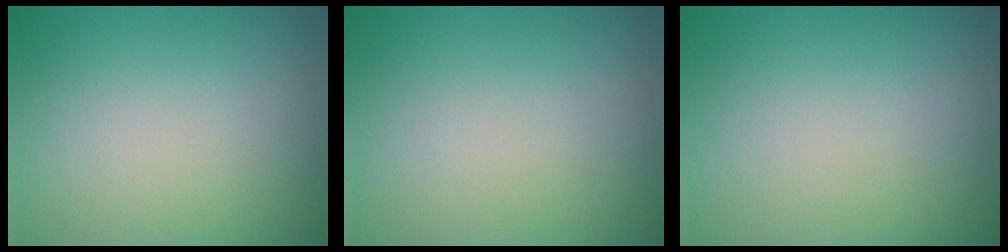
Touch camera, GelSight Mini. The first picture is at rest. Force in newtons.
{"total": 0.0}
{"total": 0.0}